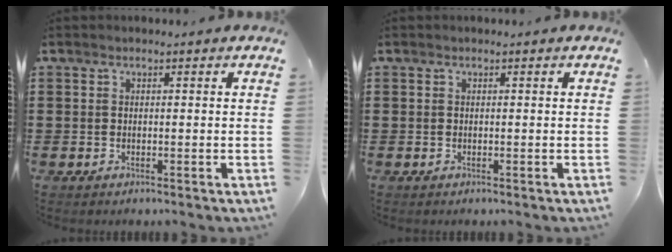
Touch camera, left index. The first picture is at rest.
{"total": 0.0}